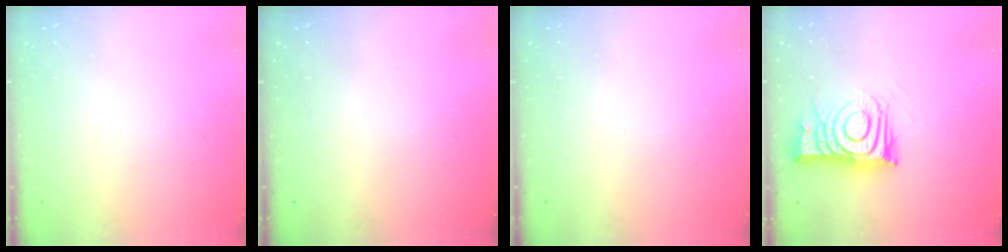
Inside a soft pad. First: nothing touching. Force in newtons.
{"total": 2.5, "press": 2.4, "slide": 0.4}
{"total": 0.0}
{"total": 11.4, "press": 11.3, "slide": 0.9}